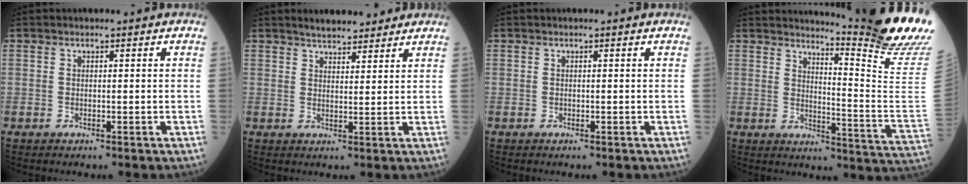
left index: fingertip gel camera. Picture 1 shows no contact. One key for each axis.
{"total": 6.4, "fx": 5.7, "fy": 1.8, "fz": 2.4, "tx": -0.034, "ty": 0.017, "tz": 0.084}
{"total": 0.0}
{"total": 16.9, "fx": 15.0, "fy": -3.6, "fz": 7.0, "tx": -0.112, "ty": -0.146, "tz": 0.179}